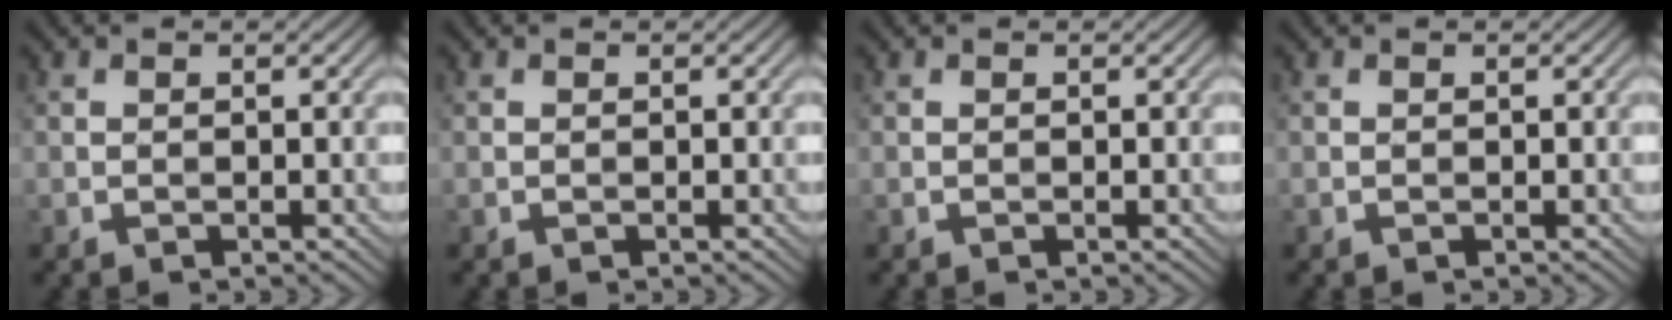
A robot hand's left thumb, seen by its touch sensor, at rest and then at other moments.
{"total": 0.0}
{"total": 0.0}
{"total": 0.0}